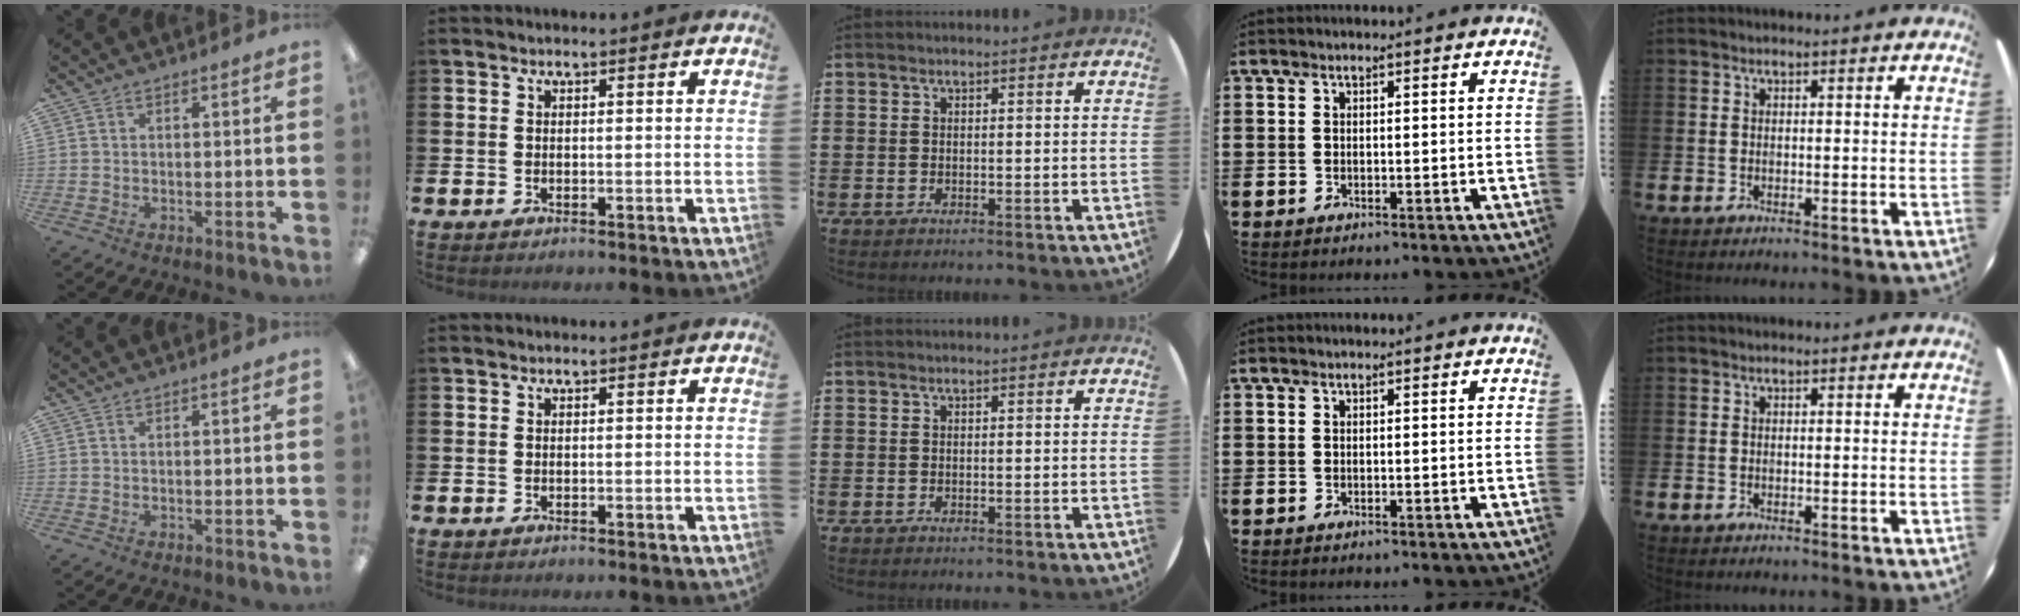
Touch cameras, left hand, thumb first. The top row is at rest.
{}